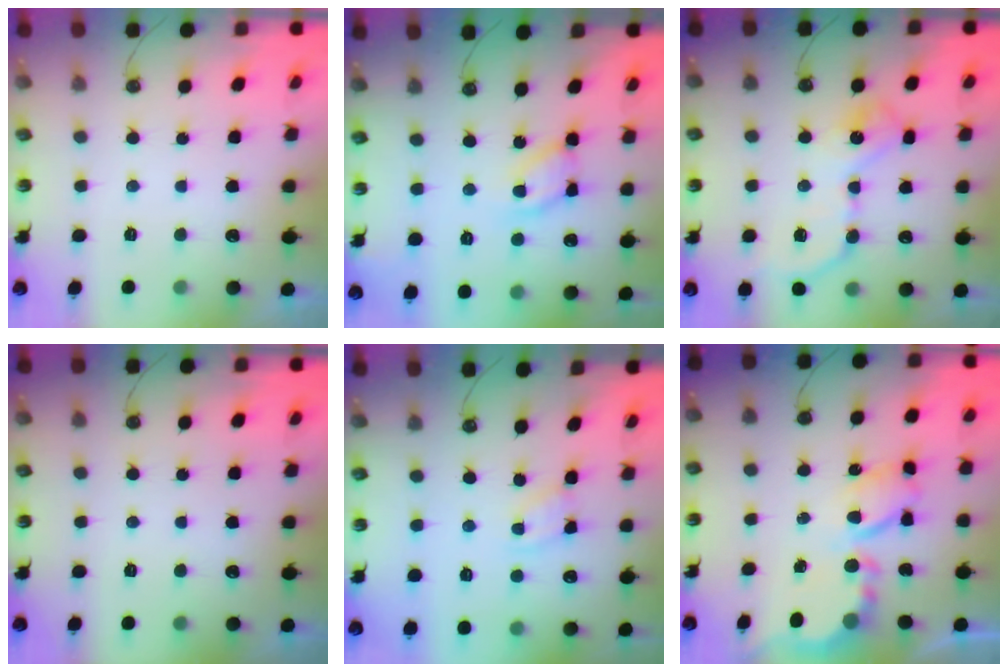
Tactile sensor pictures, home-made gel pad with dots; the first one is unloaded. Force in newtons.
{"total": 10.6, "press": 10.6, "slide": 1.0}
{"total": 11.9, "press": 11.8, "slide": 0.2}
{"total": 0.0}
{"total": 1.7, "press": 1.7, "slide": 0.3}
{"total": 7.9, "press": 7.8, "slide": 0.6}